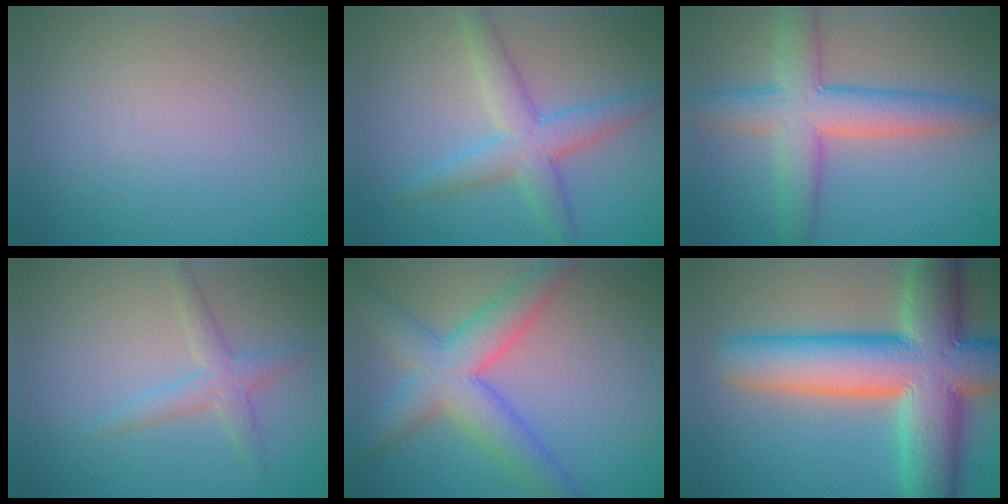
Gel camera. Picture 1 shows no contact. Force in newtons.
{"total": 4.2, "press": 4.2, "slide": 0.2}
{"total": 6.5, "press": 6.5, "slide": 0.3}
{"total": 2.2, "press": 2.2, "slide": 0.1}
{"total": 6.3, "press": 6.3, "slide": 0.3}
{"total": 14.0, "press": 14.0, "slide": 0.8}